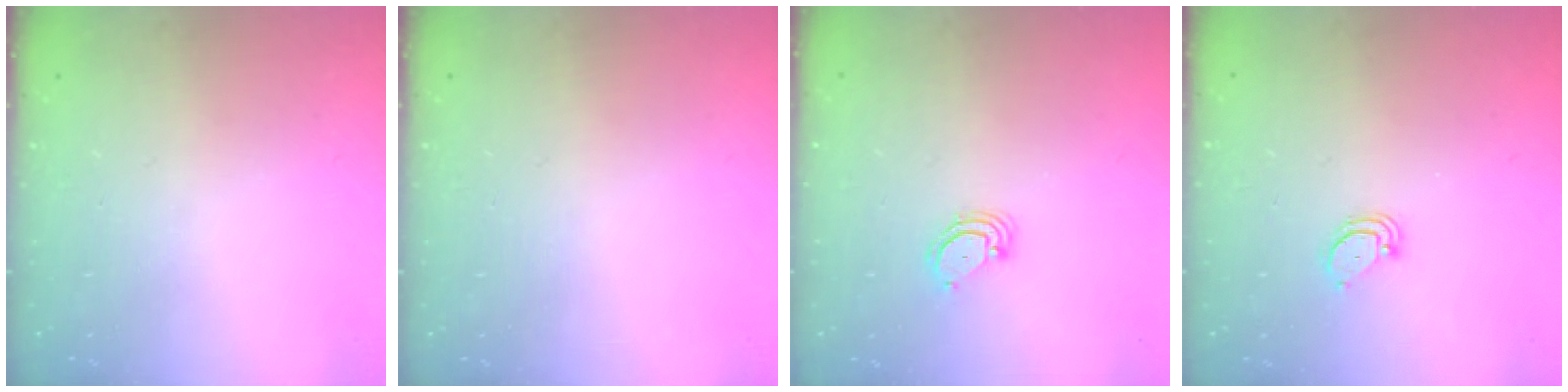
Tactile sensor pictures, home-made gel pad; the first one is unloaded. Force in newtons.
{"total": 0.0}
{"total": 3.5, "press": 3.5, "slide": 0.3}
{"total": 2.6, "press": 2.6, "slide": 0.2}